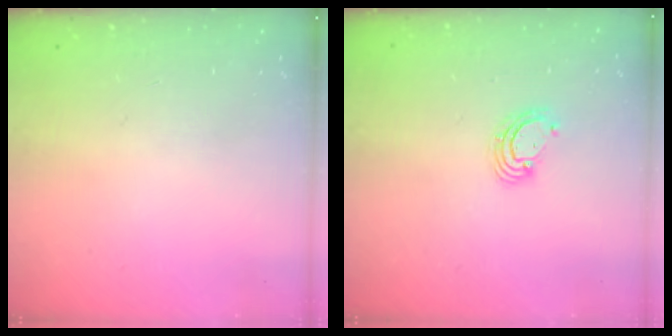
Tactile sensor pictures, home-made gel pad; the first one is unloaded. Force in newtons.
{"total": 3.7, "press": 3.7, "slide": 0.3}